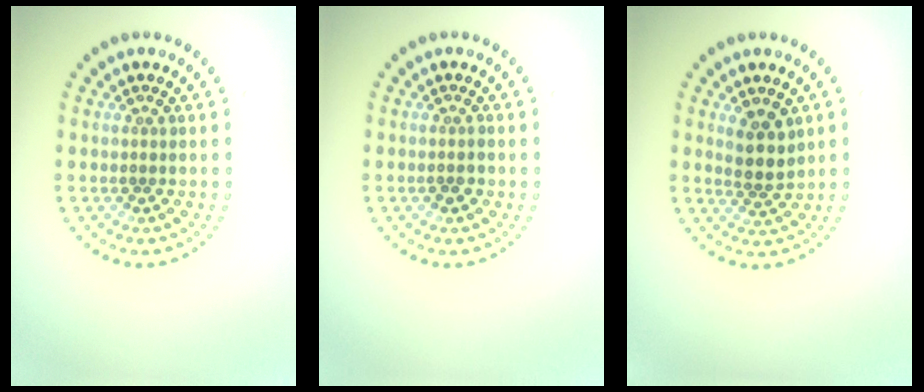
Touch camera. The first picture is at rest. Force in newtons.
{"total": 1.0, "press": 1.0, "slide": 0.3}
{"total": 2.6, "press": 2.3, "slide": 1.2}